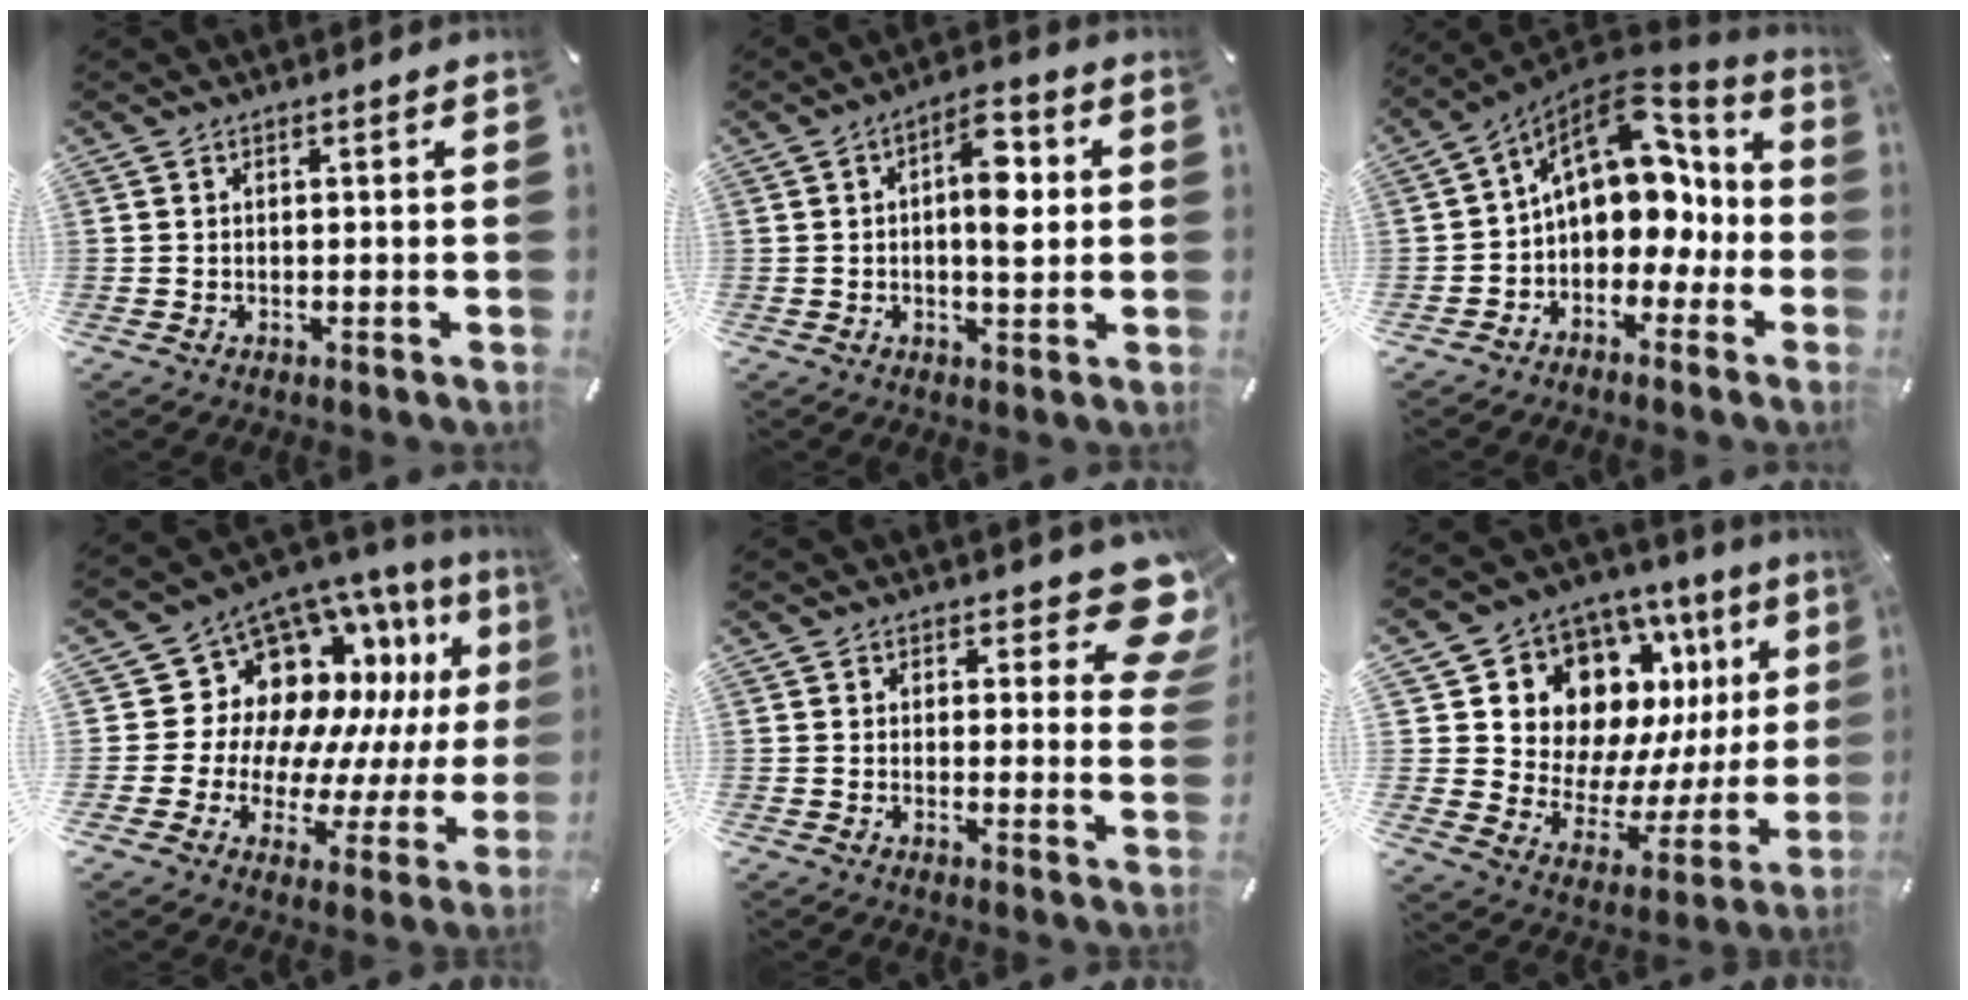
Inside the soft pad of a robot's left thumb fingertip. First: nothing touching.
{"total": 9.2, "force": [1.2, 4.1, 8.2], "torque": [-0.112, -0.001, 0.013]}
{"total": 16.1, "force": [4.1, 11.7, 10.4], "torque": [-0.141, -0.034, 0.074]}
{"total": 14.6, "force": [6.7, 11.2, 6.6], "torque": [-0.103, -0.083, 0.133]}
{"total": 8.9, "force": [5.8, 4.2, 5.3], "torque": [-0.049, -0.041, 0.100]}
{"total": 13.6, "force": [8.4, 9.8, 4.5], "torque": [-0.064, -0.094, 0.160]}